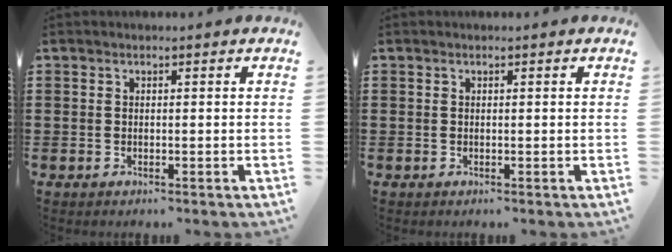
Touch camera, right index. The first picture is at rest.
{"total": 0.0}